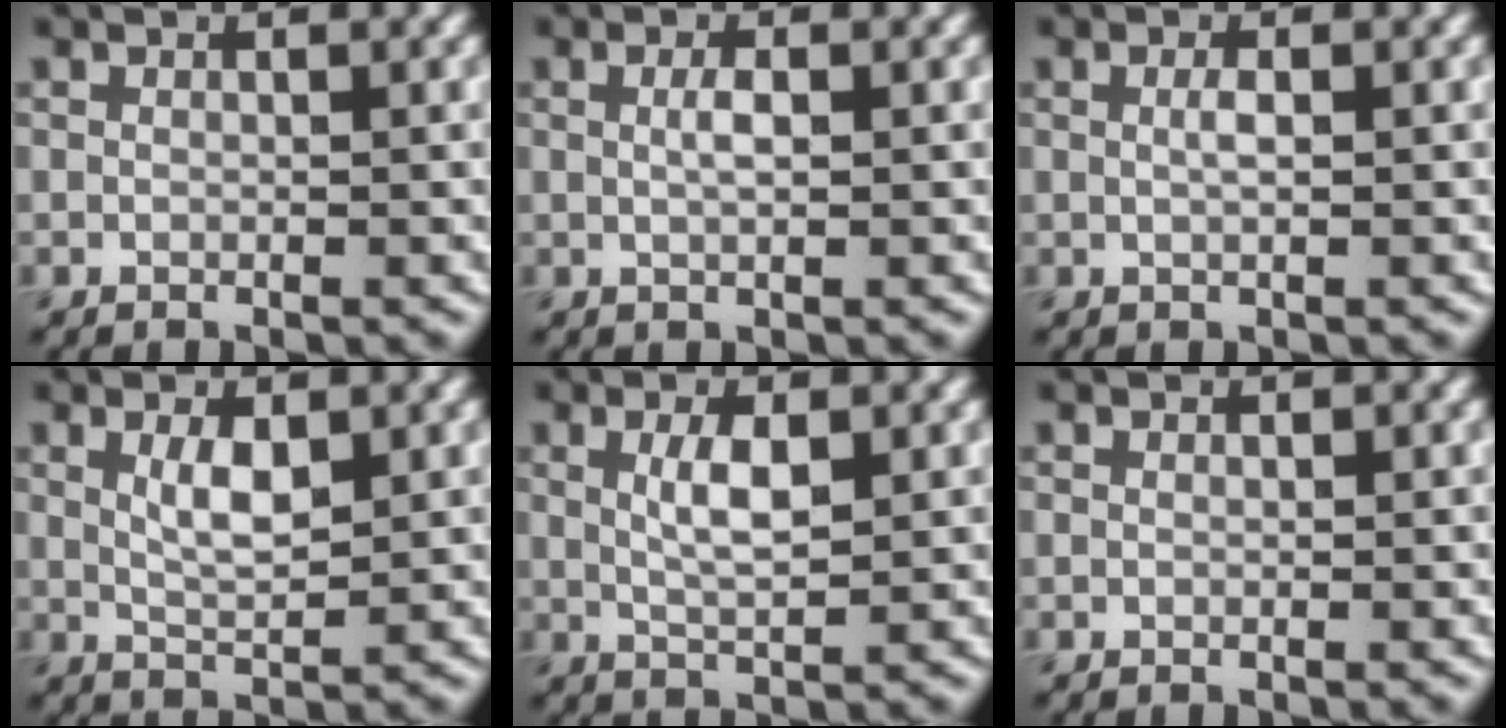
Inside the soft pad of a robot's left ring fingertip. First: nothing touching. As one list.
[{"total": 1.4, "force": [0.2, 0.3, 1.3], "torque": [-0.026, 0.003, 0.004]}, {"total": 1.1, "force": [0.2, 0.2, 1.0], "torque": [-0.021, 0.003, 0.003]}, {"total": 2.6, "force": [0.8, 0.9, 2.3], "torque": [-0.046, -0.001, 0.018]}, {"total": 2.9, "force": [0.6, 0.9, 2.6], "torque": [-0.054, 0.001, 0.014]}, {"total": 0.0}]